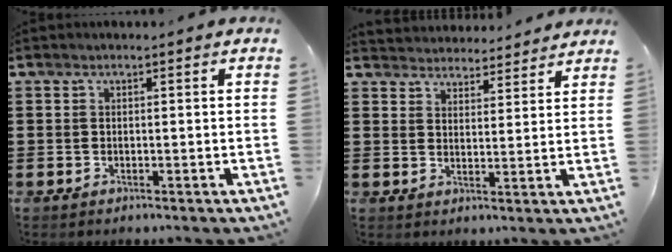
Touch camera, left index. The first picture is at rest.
{"total": 3.7, "force": [3.6, 0.7, -0.5], "torque": [-0.007, -0.018, 0.065]}